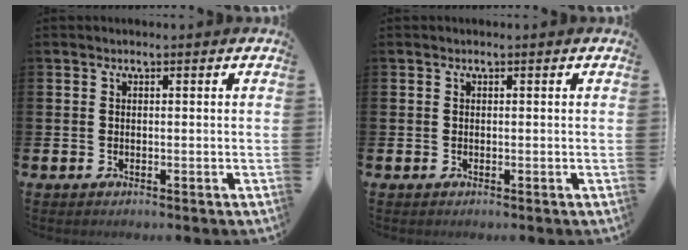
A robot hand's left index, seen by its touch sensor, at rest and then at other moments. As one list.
[{"total": 0.0}]